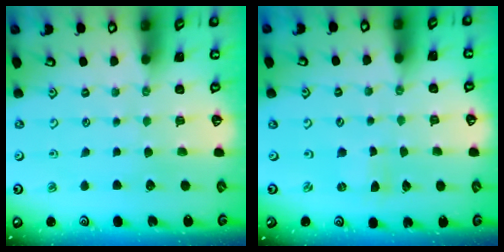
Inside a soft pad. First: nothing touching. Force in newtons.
{"total": 0.0}